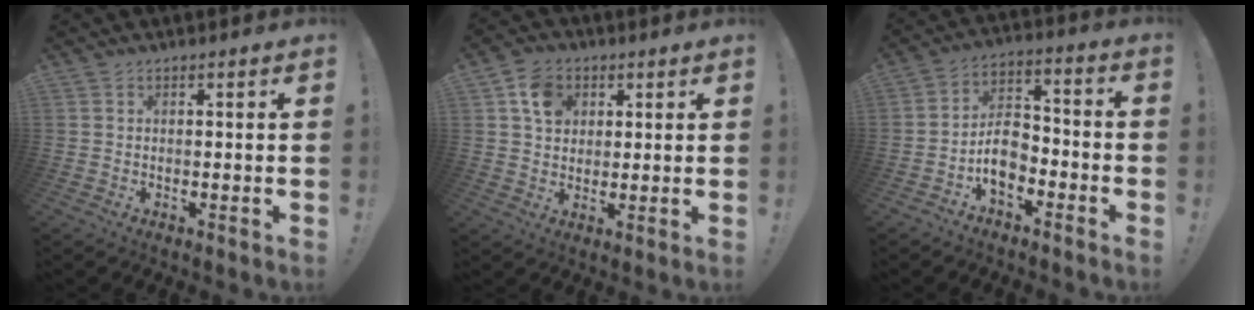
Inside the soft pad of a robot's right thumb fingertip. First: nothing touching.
{"total": 8.3, "force": [3.4, 6.8, 3.4], "torque": [-0.052, -0.003, 0.065]}
{"total": 9.3, "force": [-4.4, 6.4, 5.2], "torque": [-0.088, 0.032, -0.076]}